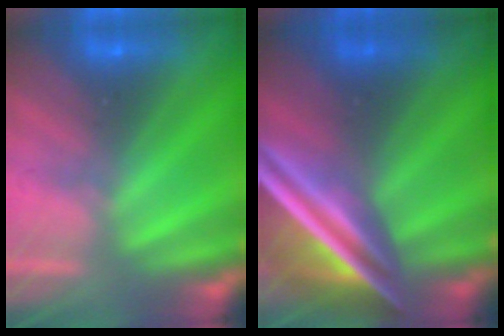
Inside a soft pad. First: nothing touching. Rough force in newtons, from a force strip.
{"total": 9.2}